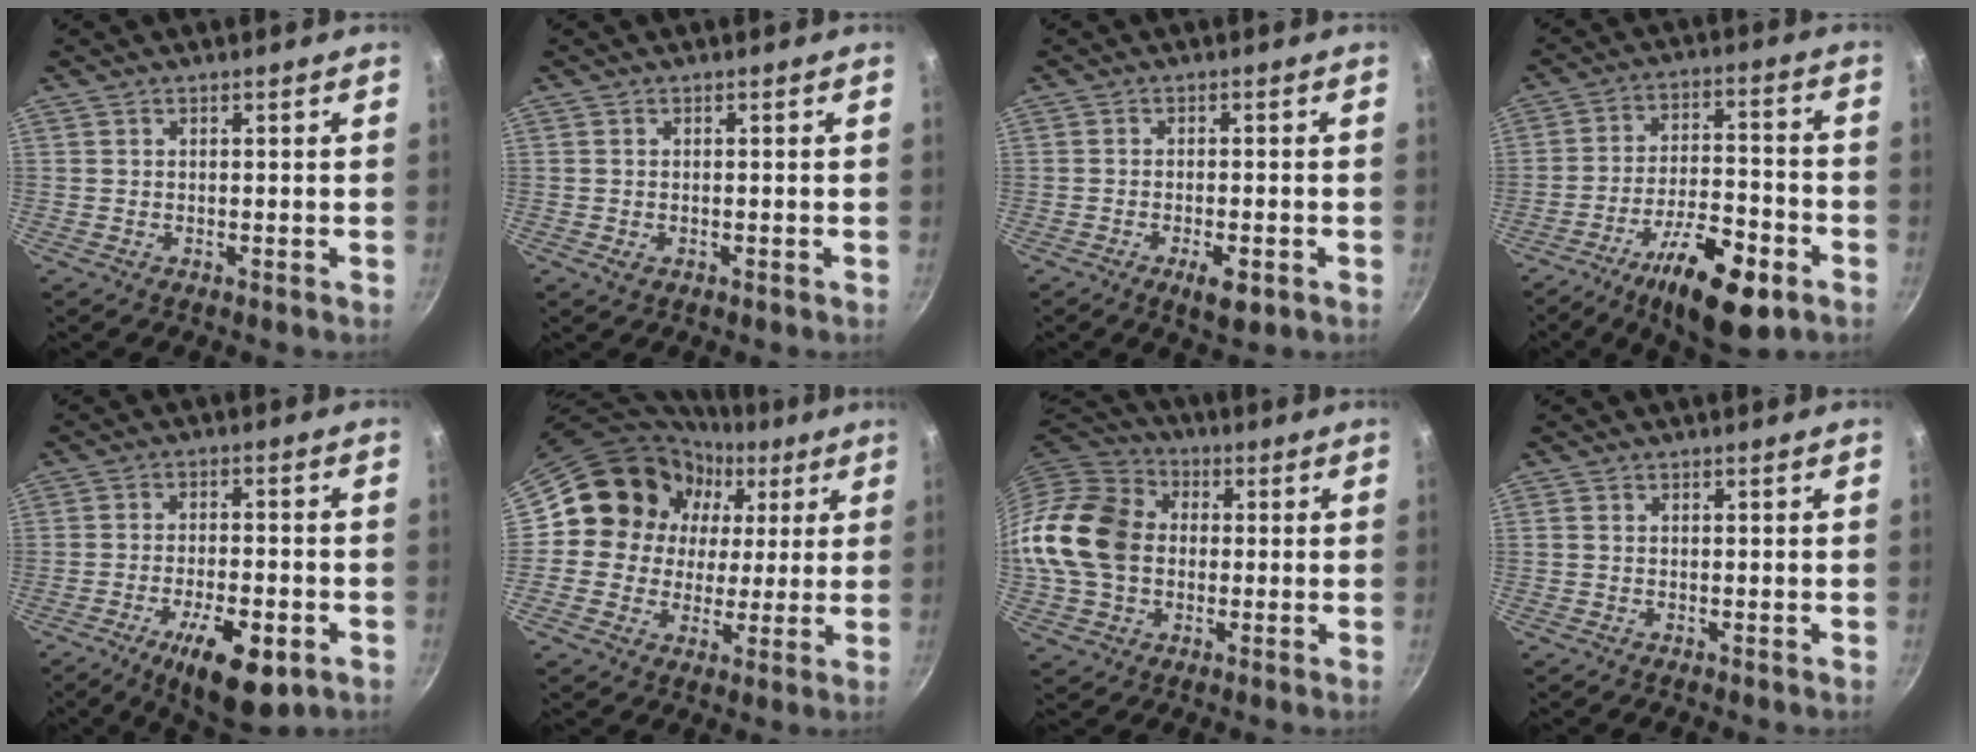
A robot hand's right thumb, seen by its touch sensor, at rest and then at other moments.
{"total": 0.8, "force": [-0.2, 0.6, 0.5], "torque": [-0.010, -0.001, -0.003]}
{"total": 6.8, "force": [-3.0, 2.5, 5.6], "torque": [-0.084, 0.006, -0.040]}
{"total": 16.7, "force": [-8.9, 6.0, 12.8], "torque": [-0.193, 0.046, -0.141]}
{"total": 12.5, "force": [-5.7, 4.7, 10.1], "torque": [-0.152, 0.017, -0.081]}
{"total": 13.3, "force": [4.2, 12.0, 3.9], "torque": [-0.032, 0.001, 0.055]}
{"total": 17.0, "force": [0.3, 13.3, 10.5], "torque": [-0.188, 0.027, -0.006]}
{"total": 0.6, "force": [-0.1, 0.5, 0.3], "torque": [-0.004, 0.002, -0.002]}